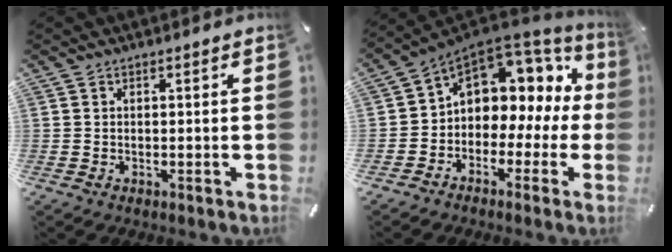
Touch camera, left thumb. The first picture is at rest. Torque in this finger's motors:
{"motor_torque": [0.56, 1.82, 1.19, 0.74, 0.14]}